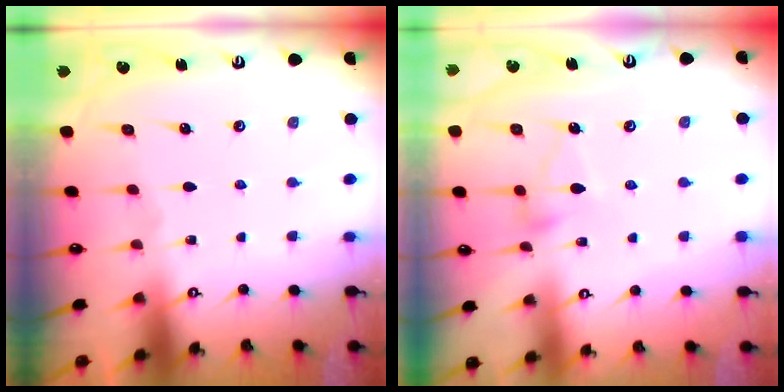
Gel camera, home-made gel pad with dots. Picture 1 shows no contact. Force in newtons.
{"total": 5.1, "press": 5.1, "slide": 0.3}